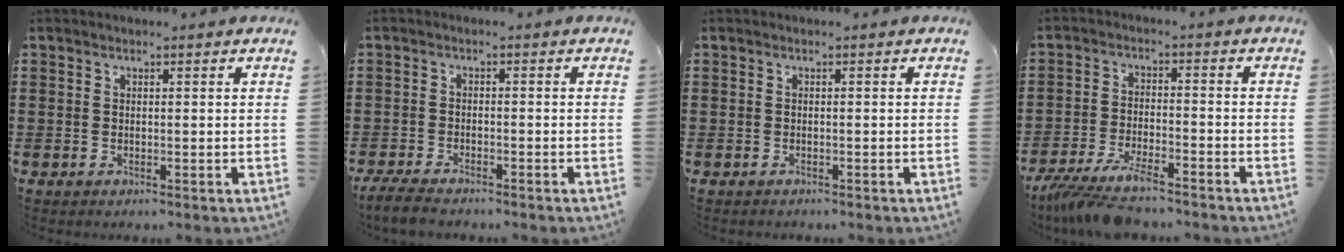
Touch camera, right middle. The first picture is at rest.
{"total": 3.3, "force": [-3.0, 0.6, 1.1], "torque": [-0.034, -0.003, -0.065]}
{"total": 0.5, "force": [-0.5, 0.2, -0.1], "torque": [0.001, 0.002, -0.011]}
{"total": 6.7, "force": [-5.9, 0.5, 3.2], "torque": [-0.077, -0.013, -0.114]}